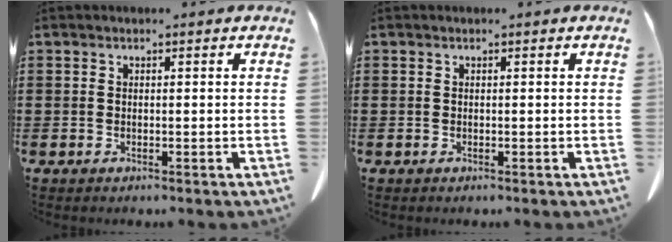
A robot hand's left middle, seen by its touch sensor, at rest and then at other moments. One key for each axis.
{"total": 0.0}